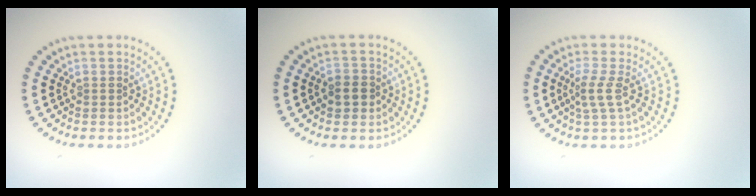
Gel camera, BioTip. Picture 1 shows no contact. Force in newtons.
{"total": 1.8, "press": 1.7, "slide": 0.4}
{"total": 2.0, "press": 1.4, "slide": 1.5}